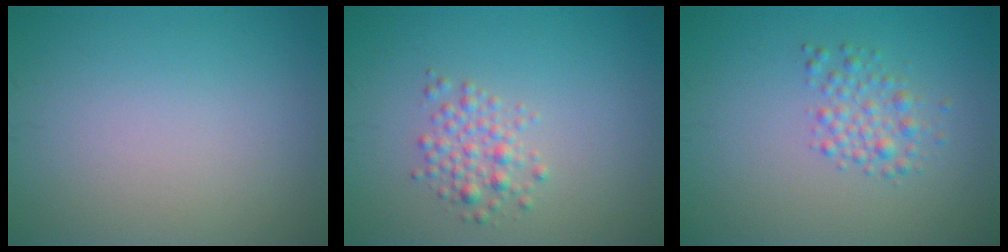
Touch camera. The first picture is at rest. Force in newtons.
{"total": 2.1, "press": 2.1, "slide": 0.2}
{"total": 2.2, "press": 2.2, "slide": 0.1}